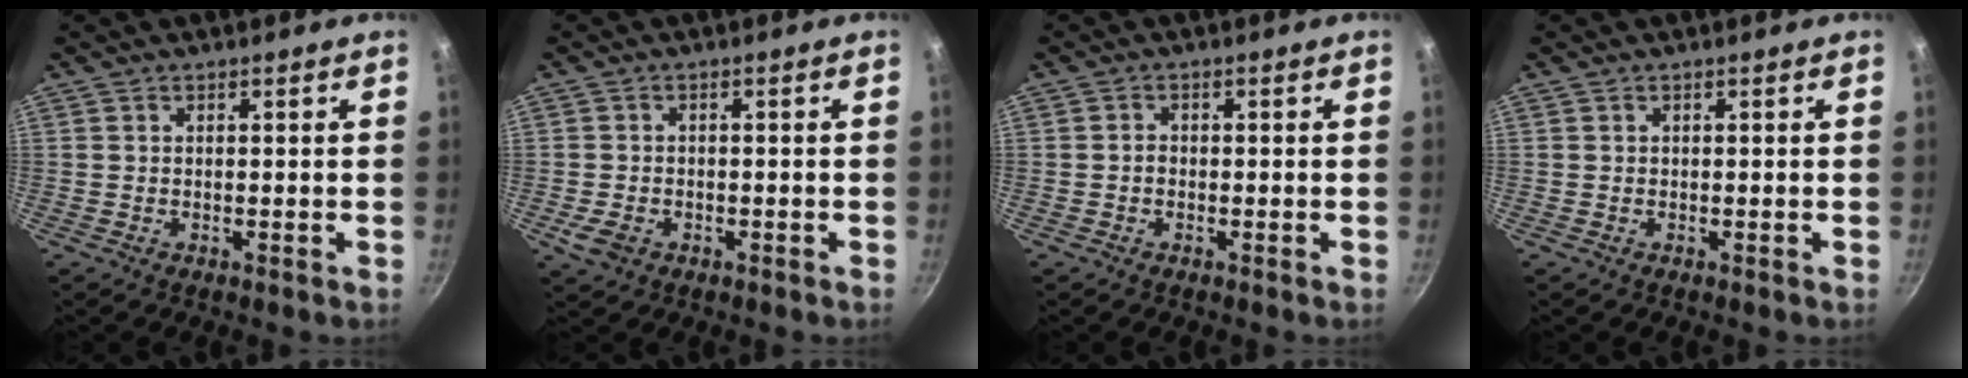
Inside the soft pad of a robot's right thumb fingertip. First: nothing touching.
{"total": 3.9, "force": [-1.6, 2.8, 2.3], "torque": [-0.045, 0.006, -0.026]}
{"total": 1.2, "force": [-0.4, 0.9, 0.6], "torque": [-0.010, 0.007, -0.008]}
{"total": 0.0}